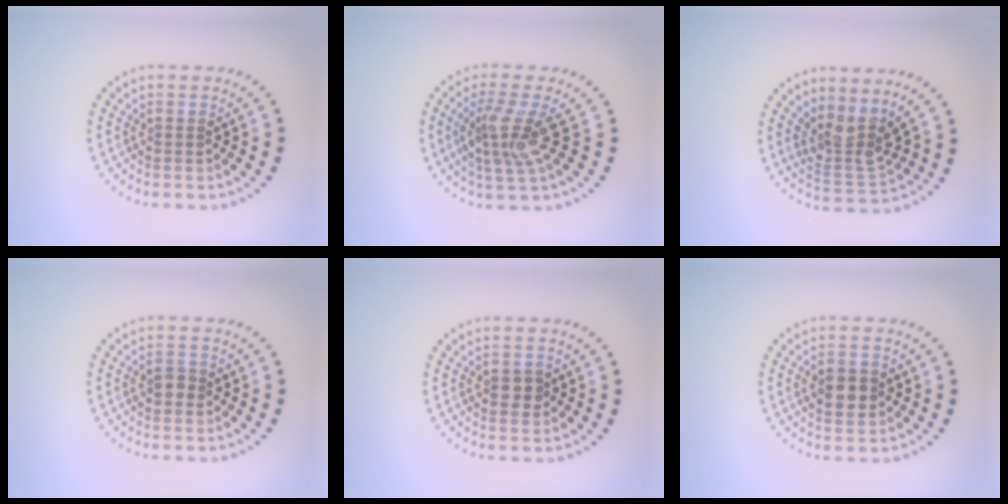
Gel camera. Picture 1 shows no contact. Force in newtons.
{"total": 3.5, "press": 3.0, "slide": 1.9}
{"total": 3.7, "press": 2.9, "slide": 2.2}
{"total": 1.3, "press": 1.3, "slide": 0.2}
{"total": 1.5, "press": 1.5, "slide": 0.0}
{"total": 3.0, "press": 3.0, "slide": 0.1}